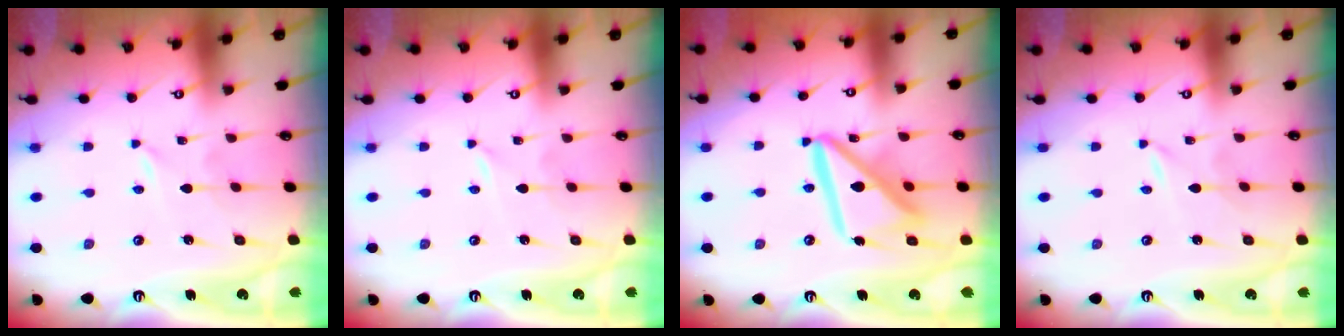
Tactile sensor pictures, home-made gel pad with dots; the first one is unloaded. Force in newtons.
{"total": 0.0}
{"total": 14.5, "press": 14.4, "slide": 1.7}
{"total": 0.0}